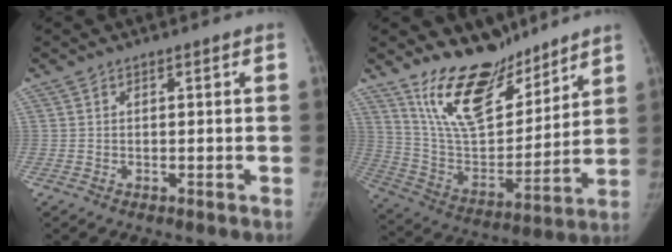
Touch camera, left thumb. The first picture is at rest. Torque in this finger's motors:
{"motor_torque": [0.32, 0.13, 1.49, -1.31, 0.18]}